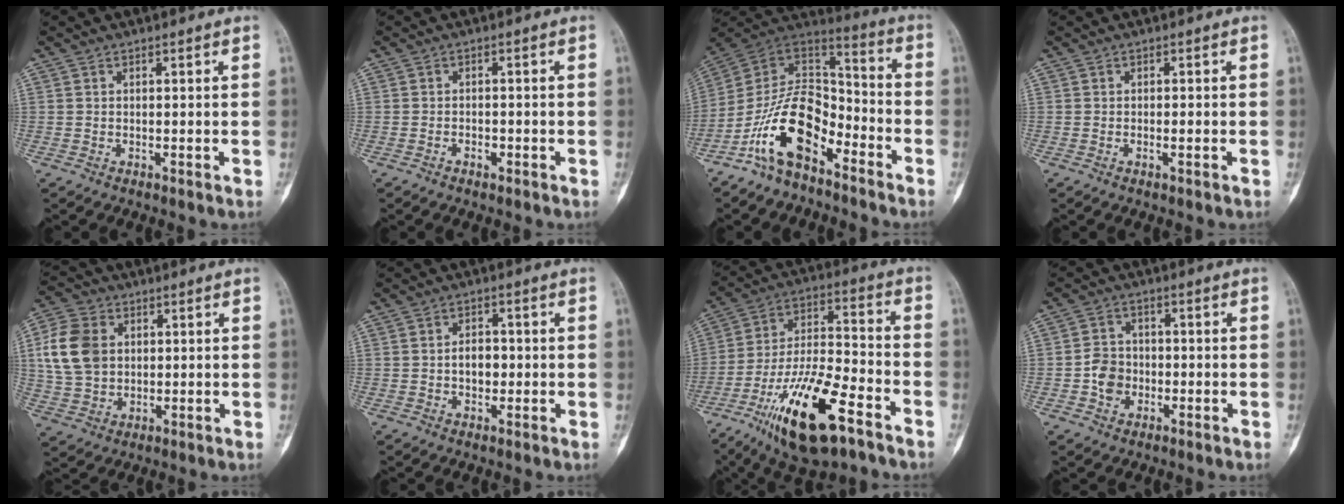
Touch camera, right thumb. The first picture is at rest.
{"total": 1.5, "force": [-1.0, 0.8, 0.8], "torque": [-0.014, 0.008, -0.018]}
{"total": 16.5, "force": [-9.0, 8.6, 10.8], "torque": [-0.179, 0.093, -0.174]}
{"total": 1.1, "force": [-0.4, 0.2, 1.0], "torque": [-0.020, 0.002, -0.007]}
{"total": 12.1, "force": [2.2, 9.2, 7.5], "torque": [-0.137, 0.003, 0.044]}
{"total": 4.0, "force": [-0.4, 2.7, 2.8], "torque": [-0.029, 0.008, -0.009]}
{"total": 20.8, "force": [-11.6, 6.6, 15.9], "torque": [-0.309, 0.057, -0.207]}
{"total": 5.5, "force": [-1.4, 4.6, 2.8], "torque": [-0.032, 0.015, -0.032]}